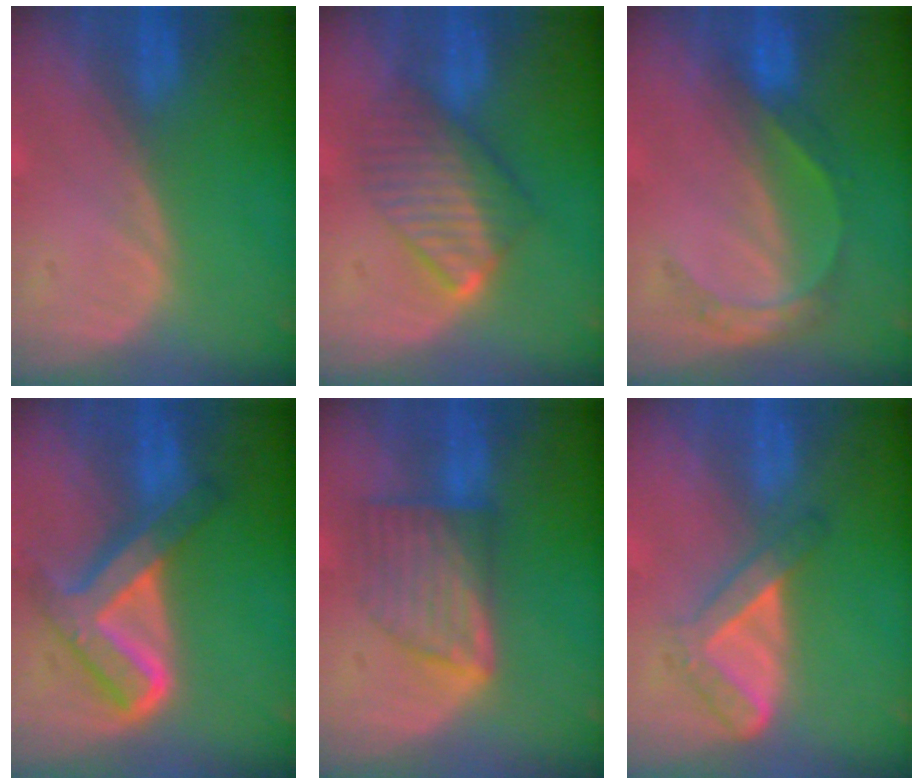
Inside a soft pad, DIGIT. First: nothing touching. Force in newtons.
{"total": 6.5, "press": 6.5, "slide": 1.0}
{"total": 4.4, "press": 4.1, "slide": 1.4}
{"total": 8.4, "press": 8.4, "slide": 0.7}
{"total": 7.3, "press": 6.5, "slide": 3.3}
{"total": 5.5, "press": 4.7, "slide": 2.9}